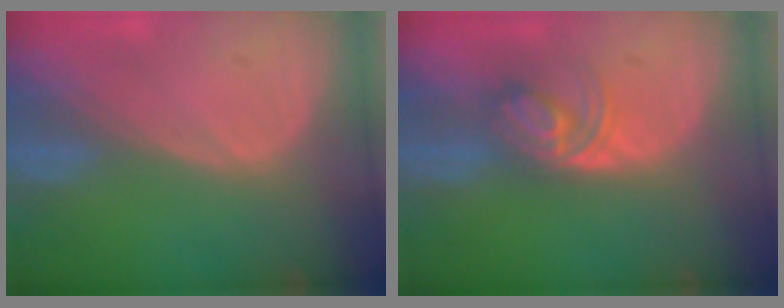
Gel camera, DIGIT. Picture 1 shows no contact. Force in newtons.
{"total": 5.7, "press": 5.1, "slide": 2.6}